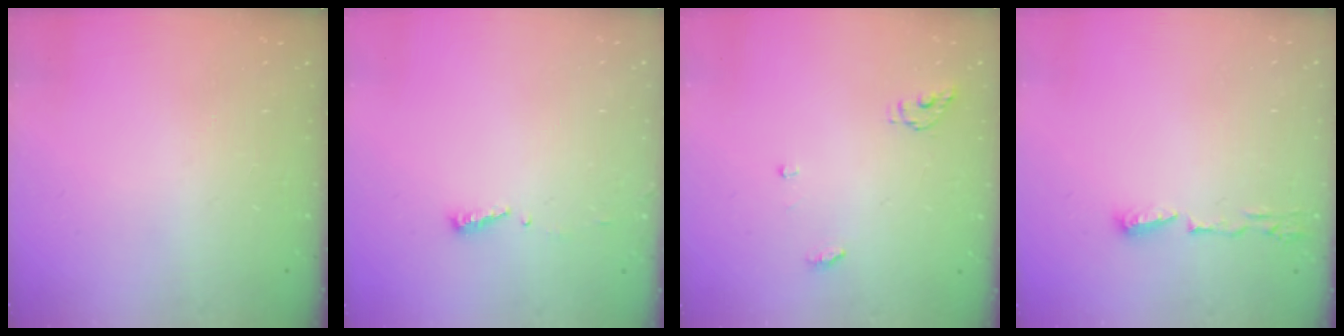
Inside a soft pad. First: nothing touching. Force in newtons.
{"total": 3.9, "press": 3.9, "slide": 0.4}
{"total": 4.8, "press": 4.8, "slide": 0.4}
{"total": 6.0, "press": 5.8, "slide": 1.2}